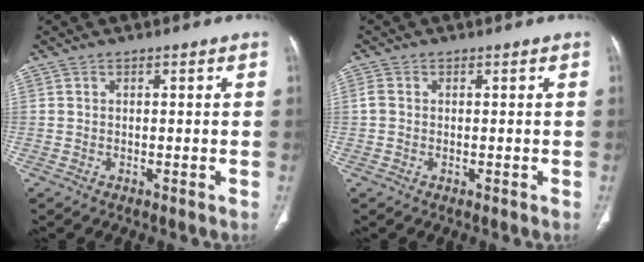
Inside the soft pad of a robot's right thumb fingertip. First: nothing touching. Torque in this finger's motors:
{"motor_torque": [-0.13, -0.11, -0.23, 0.26, 0.00]}